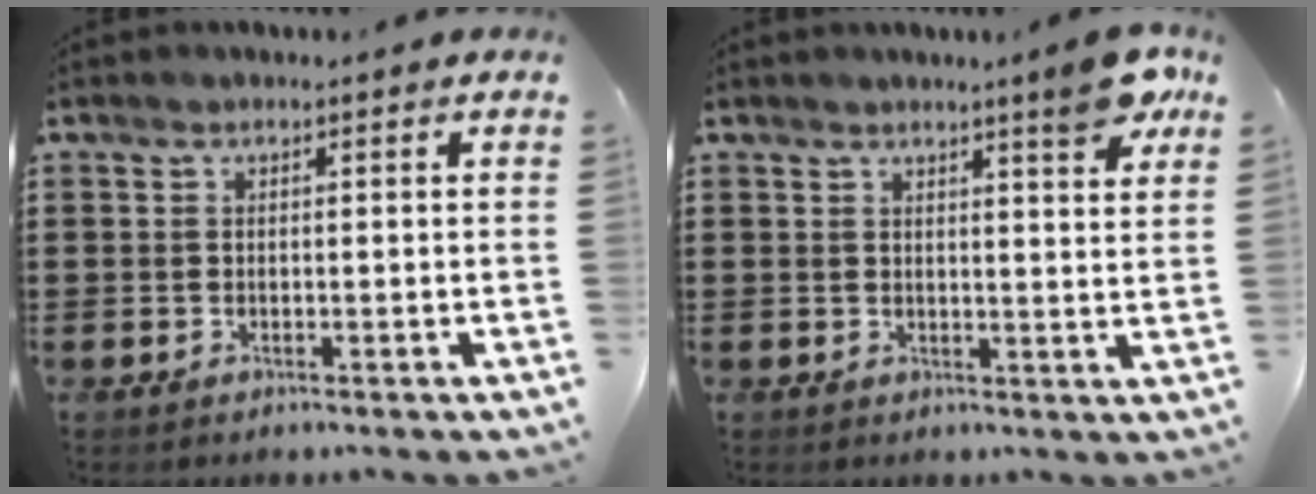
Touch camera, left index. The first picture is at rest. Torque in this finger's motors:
{"motor_torque": [0.18, -0.17, 0.23, 0.07]}